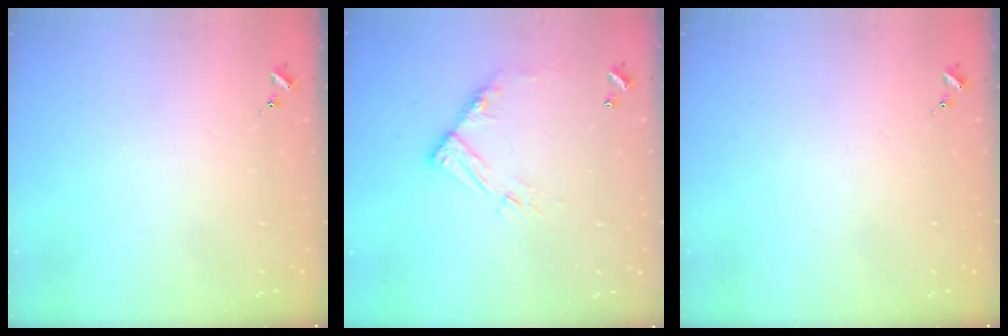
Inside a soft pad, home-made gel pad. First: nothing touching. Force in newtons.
{"total": 10.6, "press": 10.5, "slide": 0.8}
{"total": 0.0}